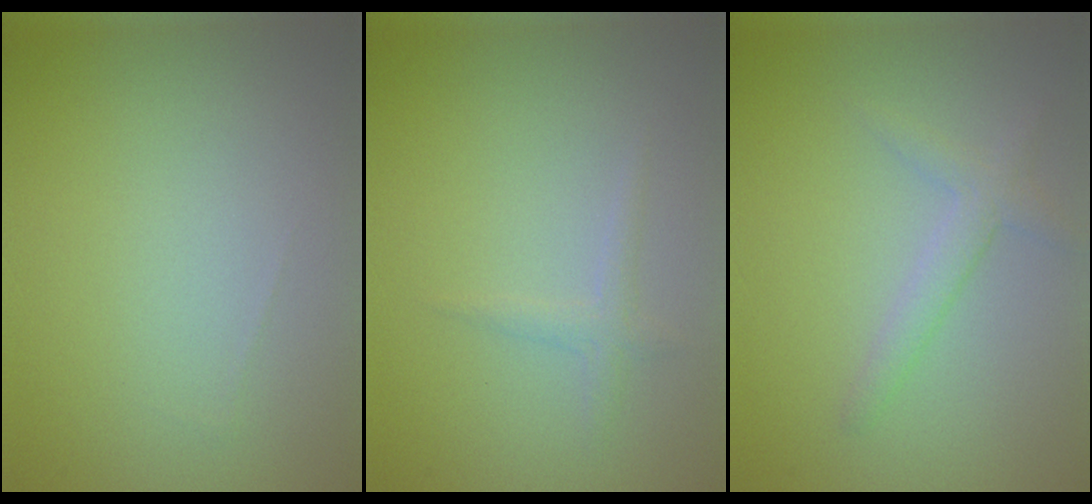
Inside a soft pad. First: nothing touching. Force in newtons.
{"total": 1.1, "press": 1.0, "slide": 0.1}
{"total": 2.0, "press": 2.0, "slide": 0.1}